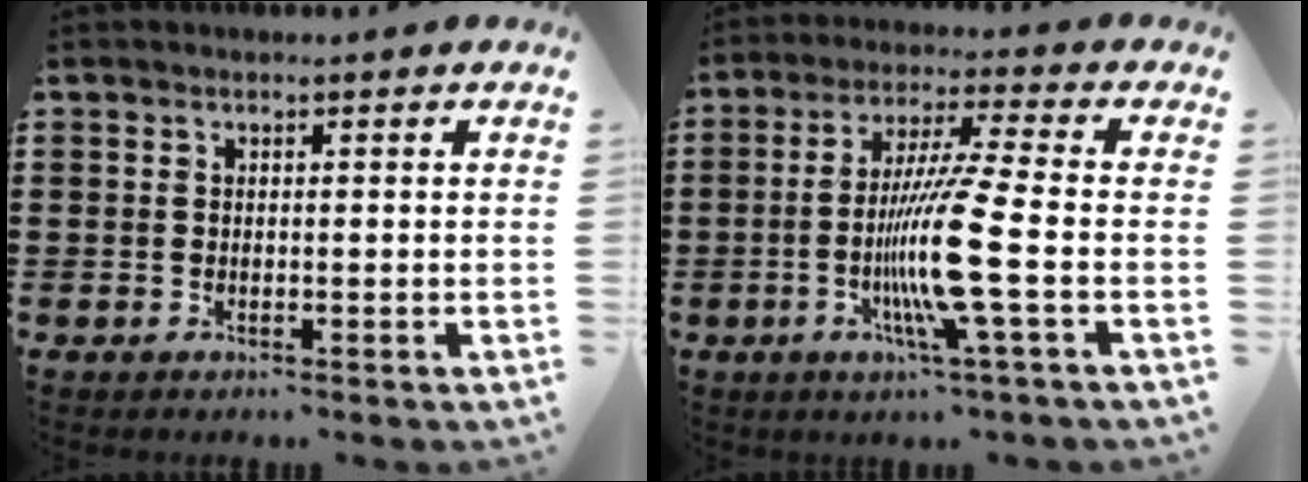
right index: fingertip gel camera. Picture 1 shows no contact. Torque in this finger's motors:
{"motor_torque": [2.14, 0.00, 0.81, 0.21]}